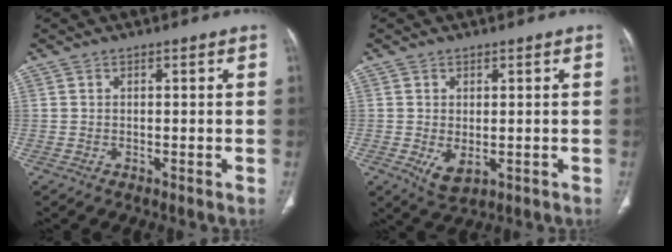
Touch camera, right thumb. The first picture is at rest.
{"total": 3.8, "force": [-0.6, 2.1, 3.1], "torque": [-0.051, -0.008, 0.005]}